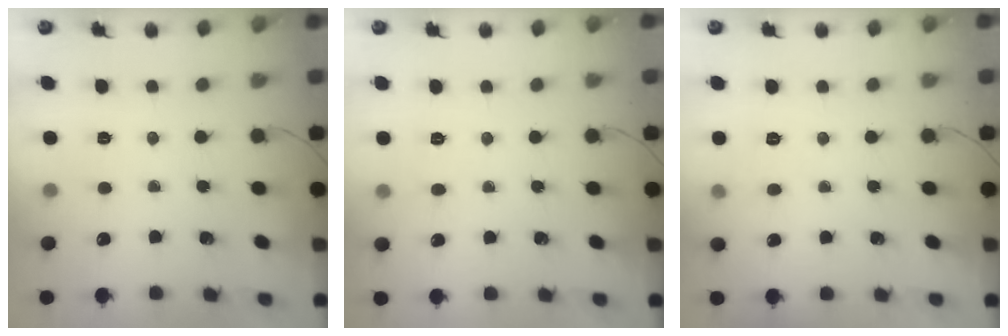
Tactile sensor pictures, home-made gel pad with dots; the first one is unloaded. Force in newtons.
{"total": 4.3, "press": 4.2, "slide": 1.2}
{"total": 6.1, "press": 6.0, "slide": 1.3}